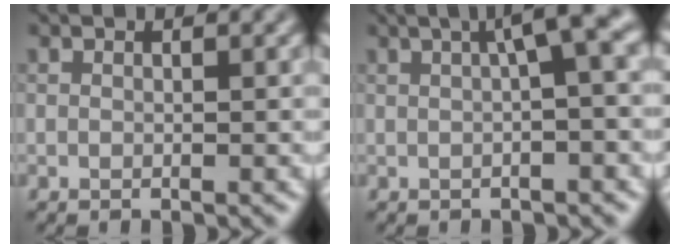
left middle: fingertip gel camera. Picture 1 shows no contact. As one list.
[{"total": 4.9, "force": [1.1, 1.1, 4.6], "torque": [-0.059, 0.026, 0.012]}]